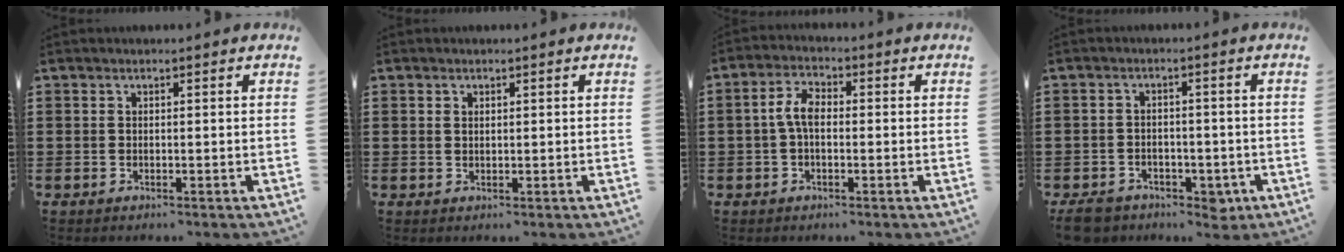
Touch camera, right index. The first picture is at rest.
{"total": 0.7, "force": [0.5, 0.5, 0.3], "torque": [-0.007, 0.002, 0.009]}
{"total": 4.5, "force": [-0.4, 2.3, 3.9], "torque": [-0.087, 0.004, -0.012]}
{"total": 4.6, "force": [-3.3, 2.4, 2.0], "torque": [-0.038, 0.010, -0.063]}